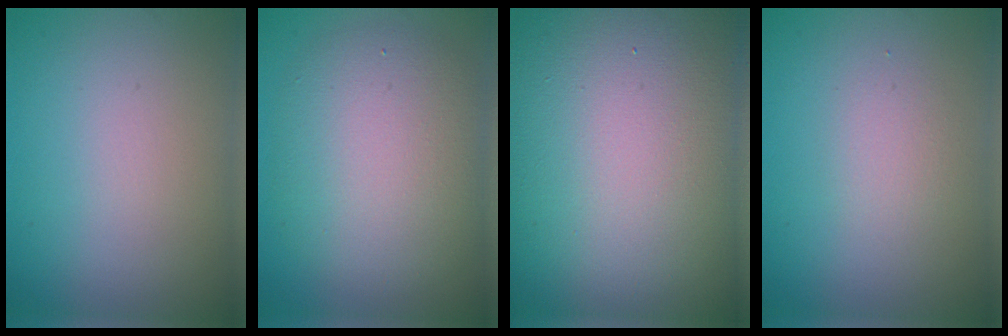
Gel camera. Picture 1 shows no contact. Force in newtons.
{"total": 7.5, "press": 7.5, "slide": 0.3}
{"total": 27.3, "press": 27.3, "slide": 1.3}
{"total": 1.4, "press": 1.4, "slide": 0.0}